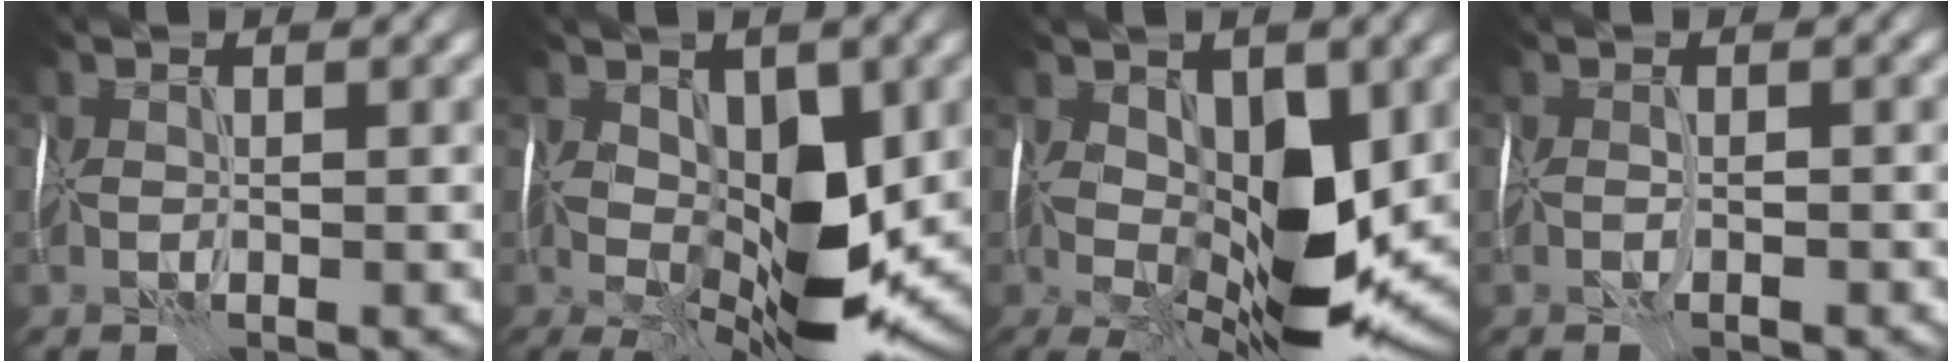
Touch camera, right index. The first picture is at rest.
{"total": 10.3, "force": [0.1, 5.3, 8.8], "torque": [-0.153, -0.006, 0.000]}
{"total": 11.1, "force": [0.8, 5.5, 9.6], "torque": [-0.169, -0.010, 0.013]}
{"total": 1.1, "force": [-0.5, 0.4, 0.8], "torque": [-0.017, 0.002, -0.008]}